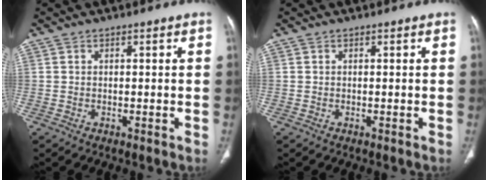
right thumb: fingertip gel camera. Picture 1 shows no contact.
{"total": 0.0}